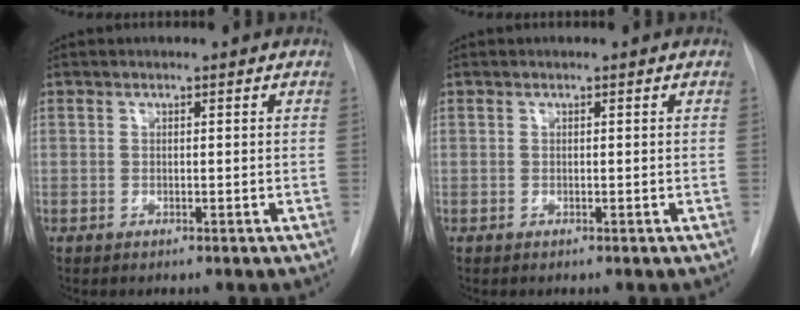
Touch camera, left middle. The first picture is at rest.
{"total": 0.0}